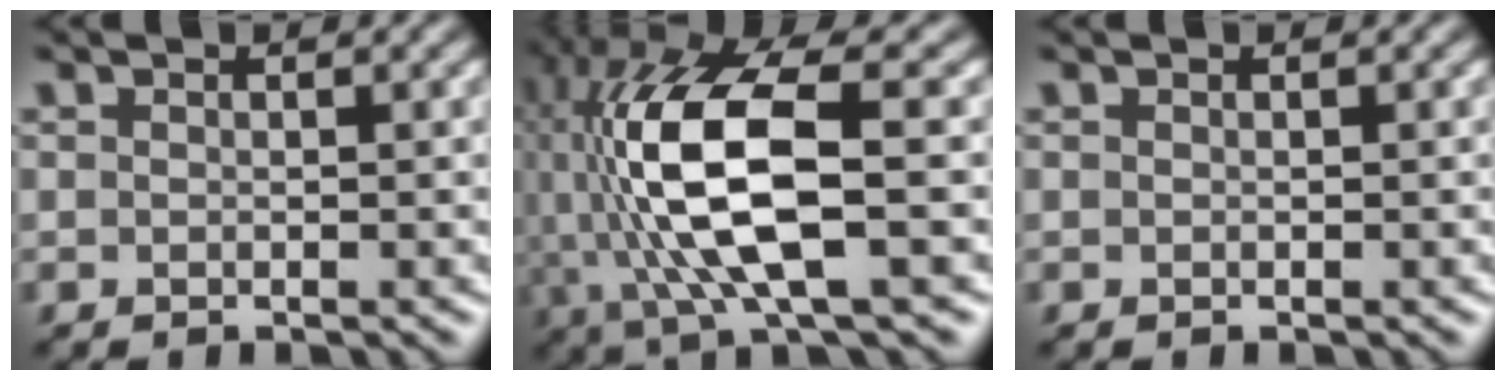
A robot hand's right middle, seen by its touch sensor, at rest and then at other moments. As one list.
[{"total": 12.0, "force": [0.0, 4.2, 11.3], "torque": [-0.235, -0.001, 0.004]}, {"total": 0.0}]